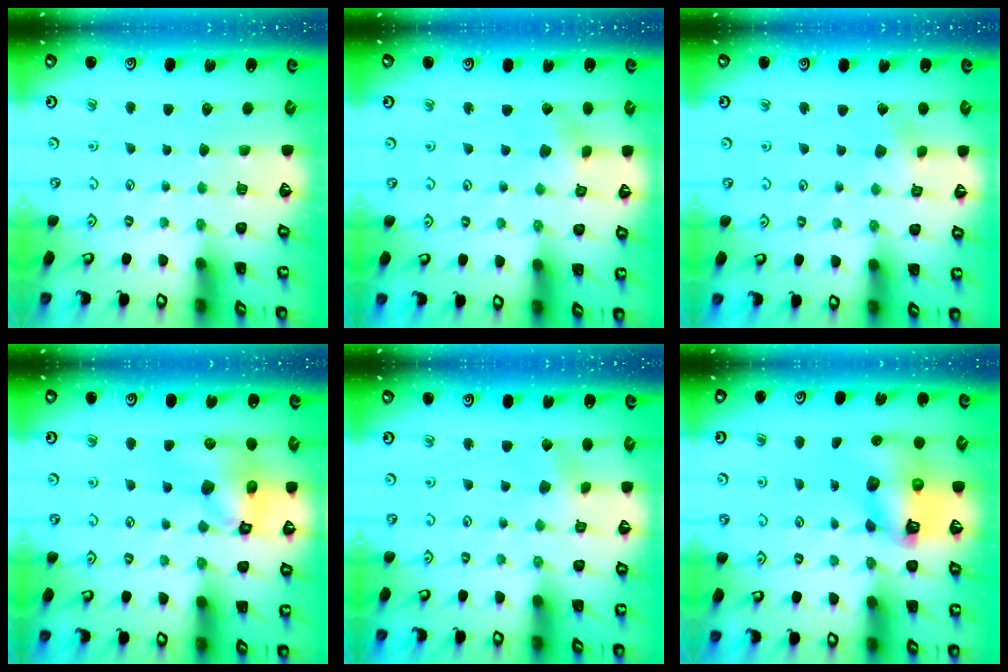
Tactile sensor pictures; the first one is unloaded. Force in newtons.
{"total": 2.5, "press": 2.5, "slide": 0.2}
{"total": 3.3, "press": 3.3, "slide": 0.3}
{"total": 12.5, "press": 12.4, "slide": 1.6}
{"total": 2.3, "press": 2.1, "slide": 0.7}
{"total": 11.5, "press": 11.3, "slide": 1.6}